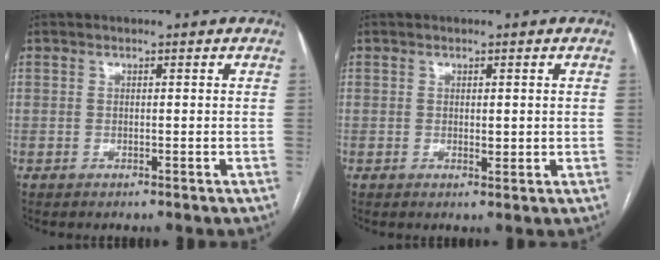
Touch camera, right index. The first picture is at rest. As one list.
[{"total": 1.5, "force": [0.1, 0.6, 1.4], "torque": [-0.020, -0.004, 0.005]}]